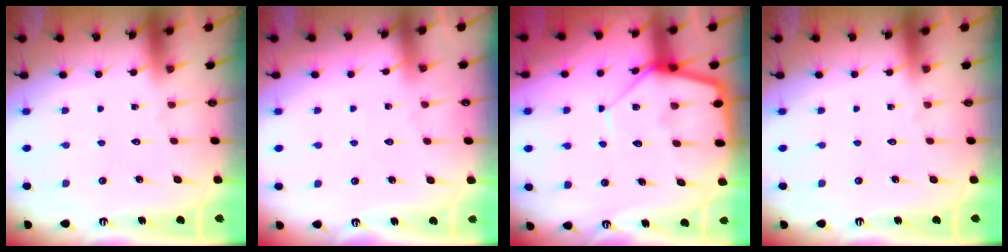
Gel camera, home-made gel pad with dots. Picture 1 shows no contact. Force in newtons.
{"total": 2.0, "press": 2.0, "slide": 0.4}
{"total": 10.2, "press": 10.2, "slide": 0.8}
{"total": 0.0}